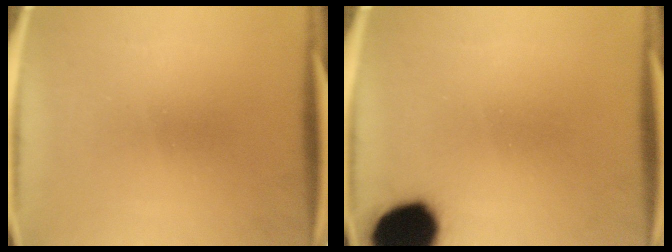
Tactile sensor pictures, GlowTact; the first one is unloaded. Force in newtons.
{"total": 17.0}